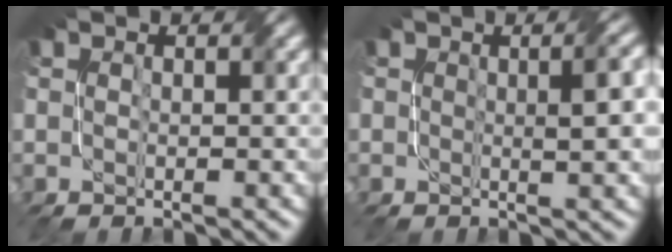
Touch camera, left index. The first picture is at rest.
{"total": 2.7, "force": [0.1, 0.6, 2.7], "torque": [-0.027, 0.010, 0.003]}